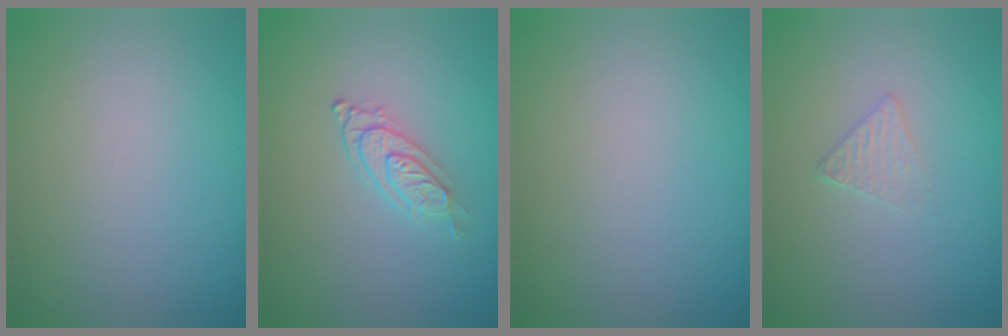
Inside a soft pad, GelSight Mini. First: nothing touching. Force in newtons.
{"total": 2.5, "press": 2.1, "slide": 1.4}
{"total": 0.0}
{"total": 1.4, "press": 1.3, "slide": 0.2}